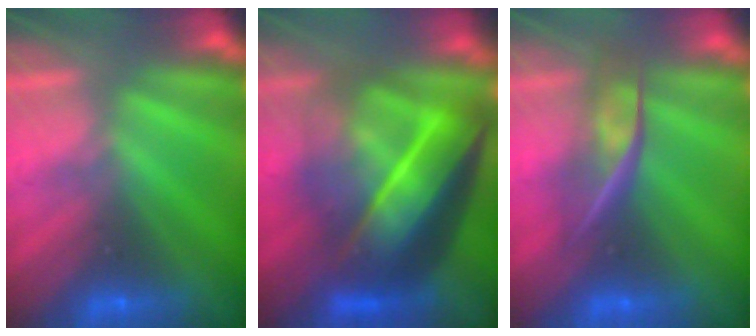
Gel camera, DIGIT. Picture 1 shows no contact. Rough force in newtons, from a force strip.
{"total": 7.3}
{"total": 2.4}